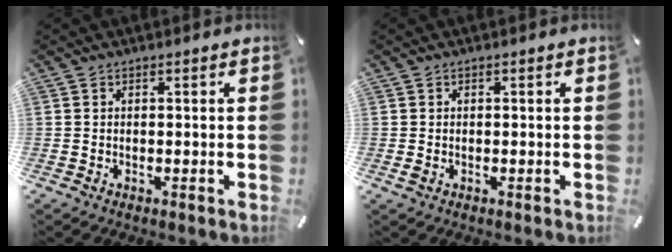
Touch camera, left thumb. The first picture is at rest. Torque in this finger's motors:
{"motor_torque": [0.19, 0.40, 0.09, -0.08, -0.02]}